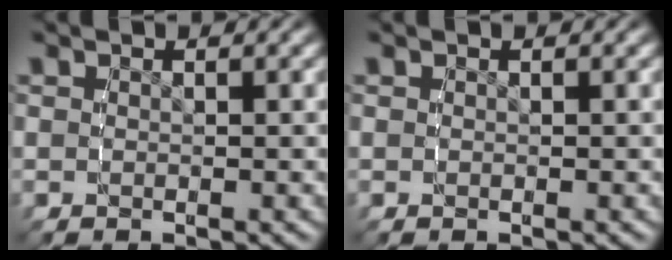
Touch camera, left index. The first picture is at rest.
{"total": 0.0}